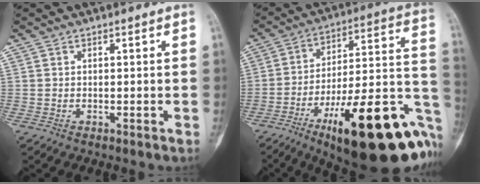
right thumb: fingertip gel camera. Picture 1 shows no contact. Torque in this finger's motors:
{"motor_torque": [3.26, 1.74, 1.72, -1.05, 0.59]}